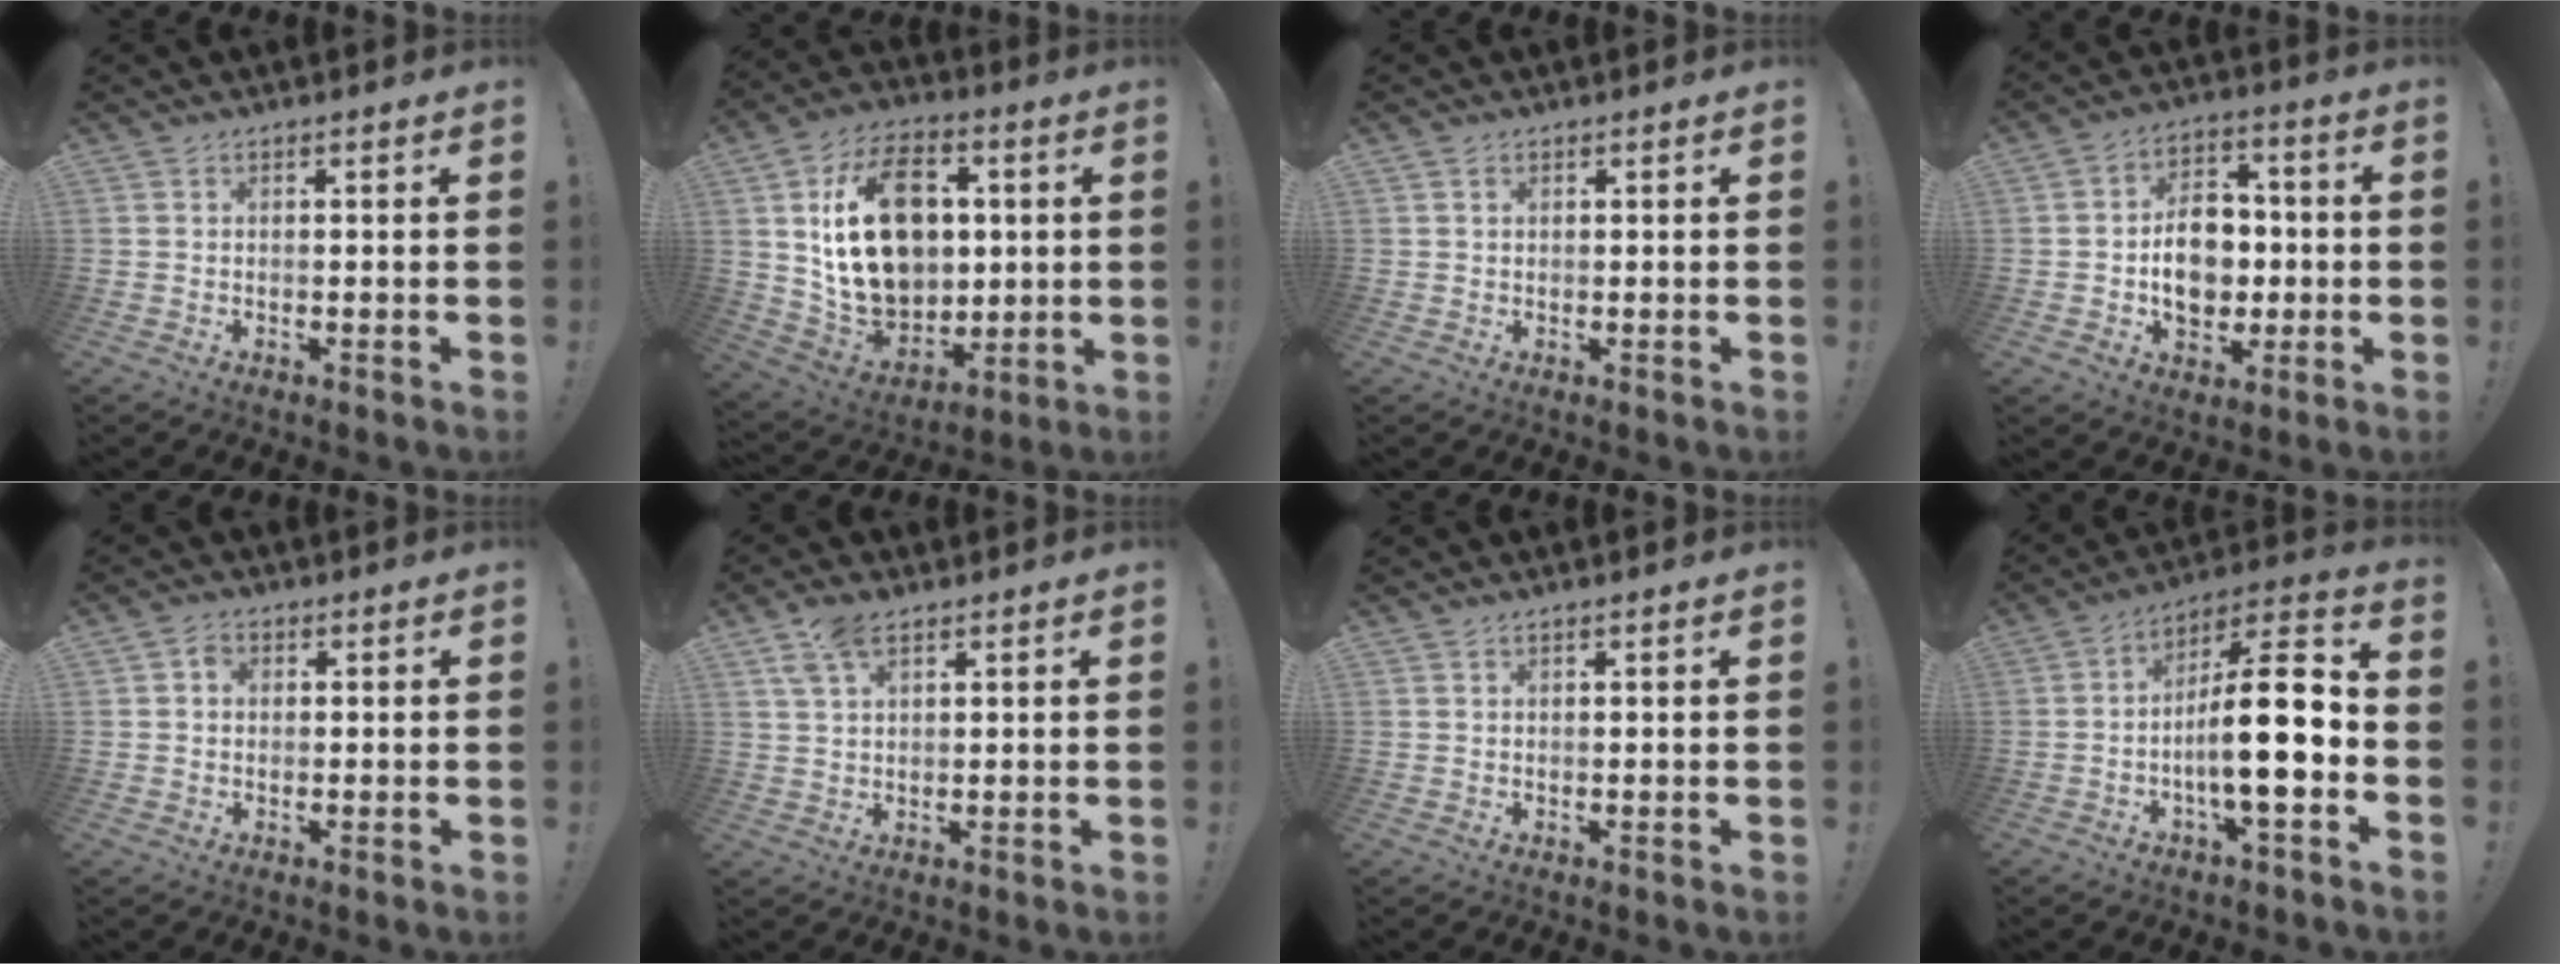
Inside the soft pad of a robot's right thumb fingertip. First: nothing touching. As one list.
[{"total": 23.3, "force": [4.1, 17.0, 15.5], "torque": [-0.274, -0.011, 0.083]}, {"total": 1.0, "force": [0.6, 0.7, 0.3], "torque": [-0.003, -0.001, 0.011]}, {"total": 12.2, "force": [-1.0, 9.3, 7.9], "torque": [-0.125, 0.010, -0.015]}, {"total": 2.6, "force": [0.6, 2.1, 1.3], "torque": [-0.016, 0.001, 0.008]}, {"total": 6.8, "force": [3.9, 3.2, 4.5], "torque": [-0.081, -0.009, 0.074]}, {"total": 0.7, "force": [0.4, -0.1, 0.5], "torque": [-0.009, 0.000, 0.007]}, {"total": 18.5, "force": [-3.6, 5.1, 17.4], "torque": [-0.283, 0.019, -0.062]}]